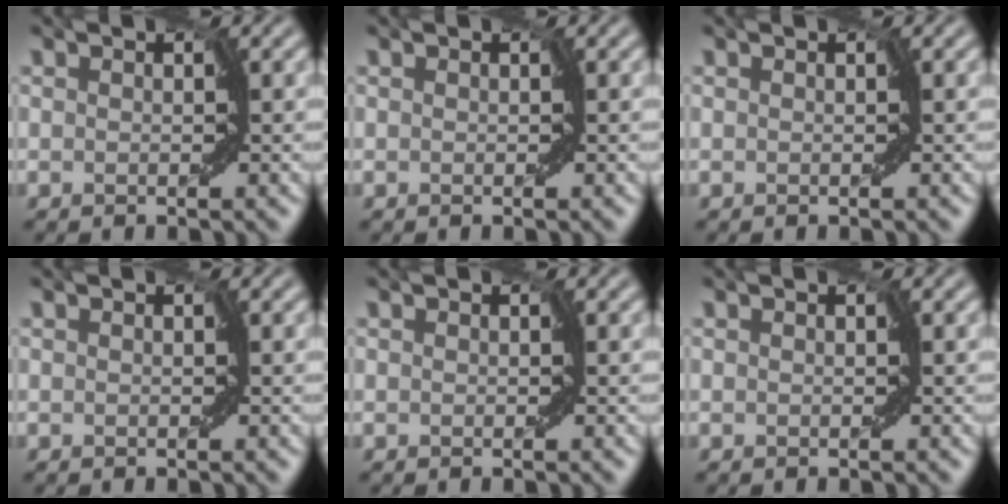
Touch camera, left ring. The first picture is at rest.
{"total": 0.0}
{"total": 0.0}
{"total": 0.0}
{"total": 0.0}
{"total": 0.0}